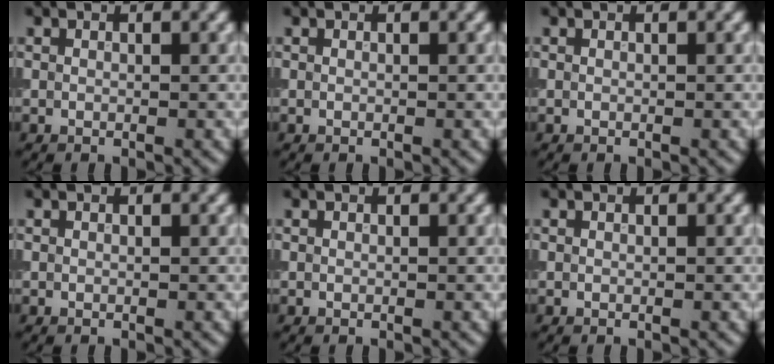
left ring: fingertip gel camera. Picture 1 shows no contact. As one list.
[{"total": 0.0}, {"total": 0.0}, {"total": 0.0}, {"total": 0.0}, {"total": 0.0}]